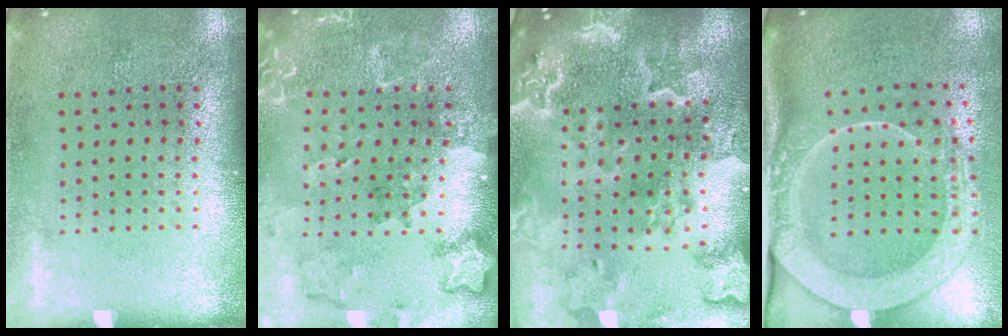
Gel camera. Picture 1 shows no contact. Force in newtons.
{"total": 1.8, "press": 1.7, "slide": 0.4}
{"total": 4.3, "press": 3.6, "slide": 2.4}
{"total": 2.7, "press": 2.1, "slide": 1.7}